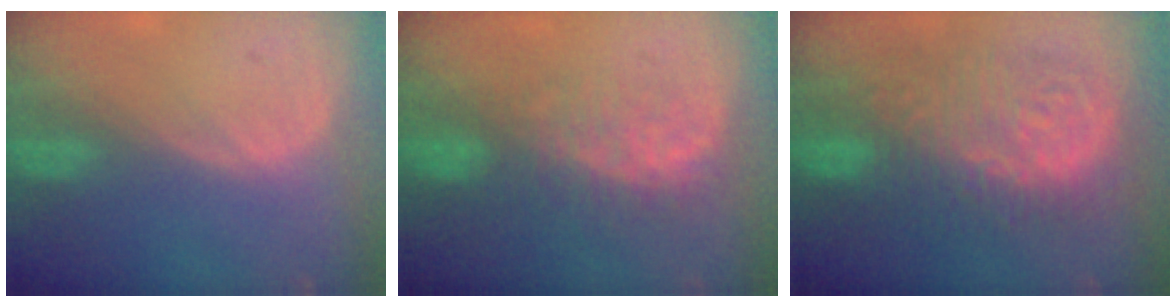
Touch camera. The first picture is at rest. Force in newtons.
{"total": 7.6, "press": 7.1, "slide": 2.8}
{"total": 13.3, "press": 13.2, "slide": 1.3}